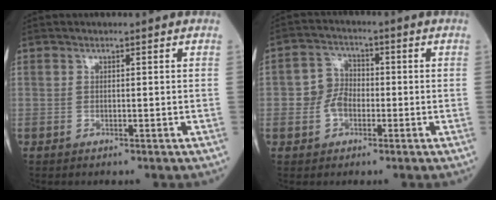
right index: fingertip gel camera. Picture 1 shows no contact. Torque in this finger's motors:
{"motor_torque": [0.31, -0.27, 0.04, 0.02]}